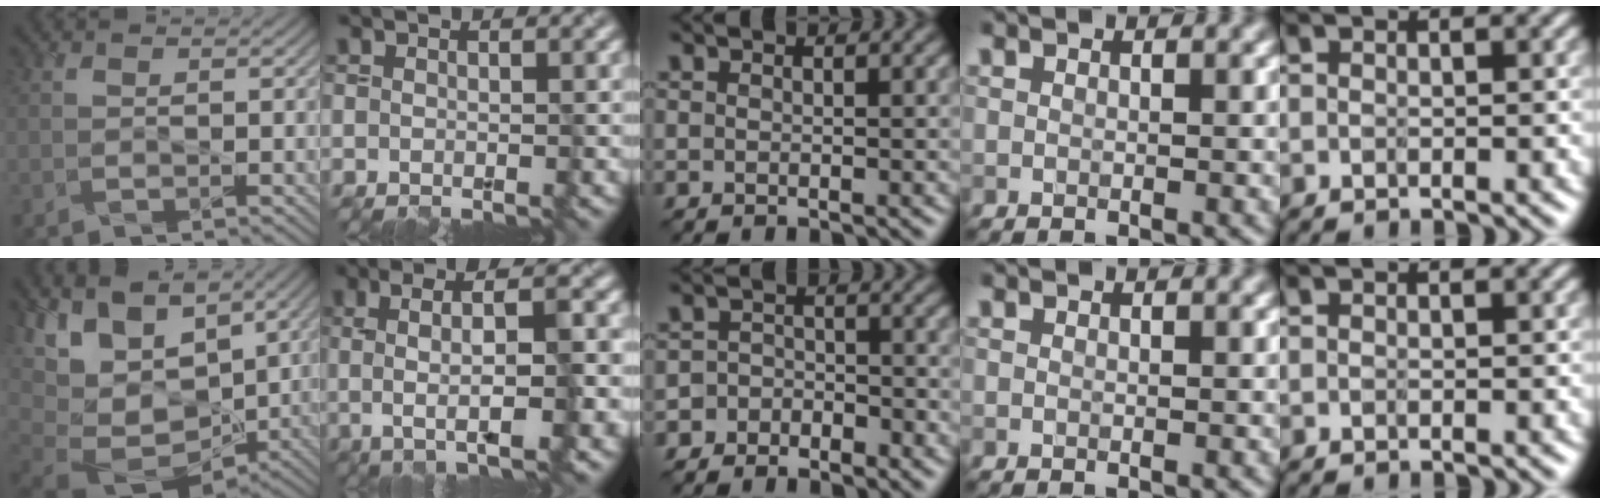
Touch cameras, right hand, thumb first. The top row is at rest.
{"thumb": {"total": 13.7, "force": [1.3, 9.5, 9.8], "torque": [-0.214, -0.008, 0.066]}, "index": {"total": 6.6, "force": [-0.3, 1.5, 6.4], "torque": [-0.101, 0.003, 0.002]}, "middle": {"total": 2.7, "force": [-2.1, 1.6, 0.4], "torque": [0.023, 0.010, -0.045]}}